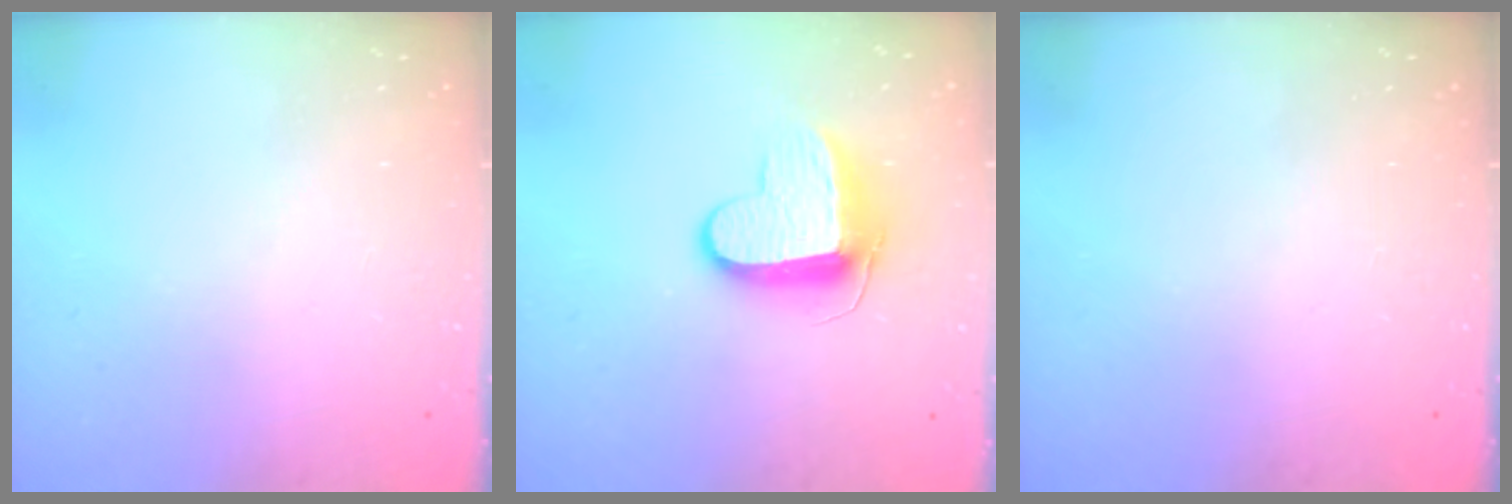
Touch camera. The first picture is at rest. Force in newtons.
{"total": 9.9, "press": 9.9, "slide": 0.7}
{"total": 0.0}